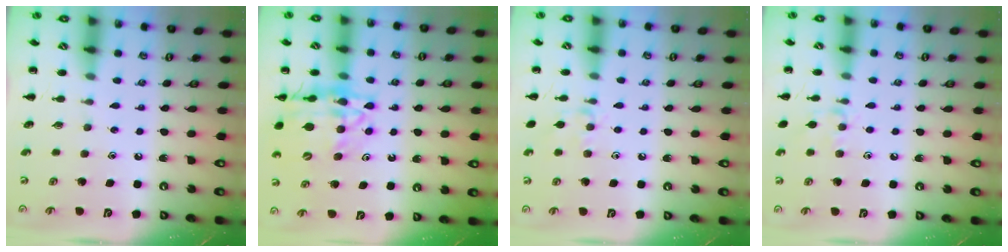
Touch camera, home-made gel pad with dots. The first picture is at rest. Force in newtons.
{"total": 18.3, "press": 17.9, "slide": 3.8}
{"total": 7.2, "press": 7.1, "slide": 1.5}
{"total": 7.2, "press": 7.1, "slide": 1.5}